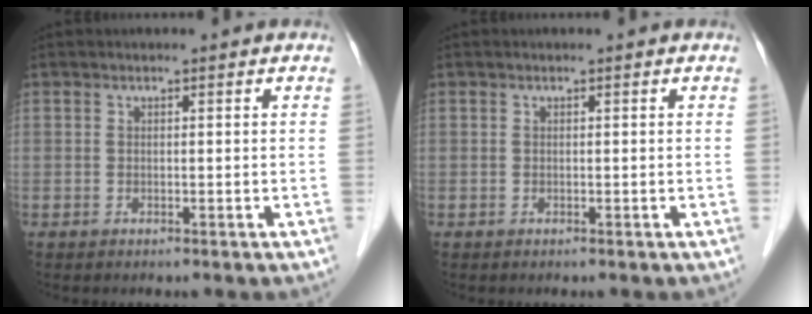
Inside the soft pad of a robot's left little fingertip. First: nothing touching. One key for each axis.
{"total": 0.0}